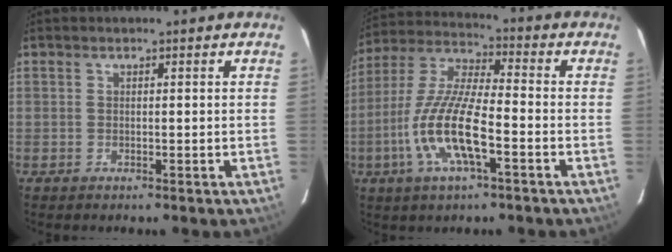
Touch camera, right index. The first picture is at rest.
{"total": 14.2, "force": [-5.2, 3.5, 12.8], "torque": [-0.270, -0.009, -0.104]}